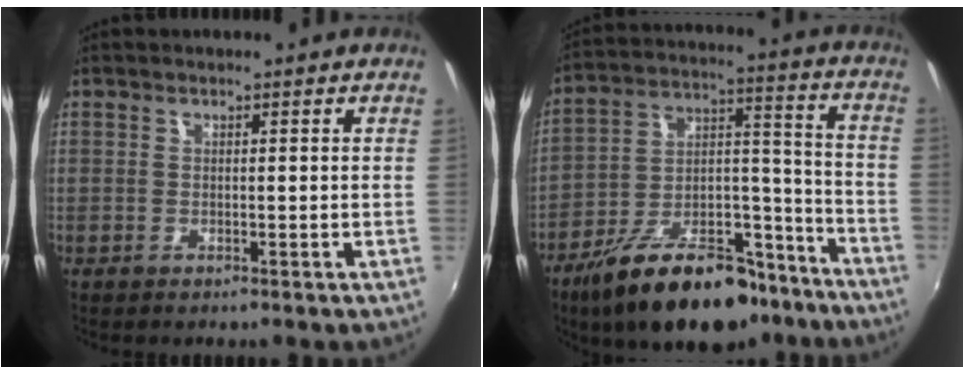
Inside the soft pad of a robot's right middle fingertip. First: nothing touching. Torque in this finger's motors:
{"motor_torque": [1.02, -1.11, 0.30, 0.17]}